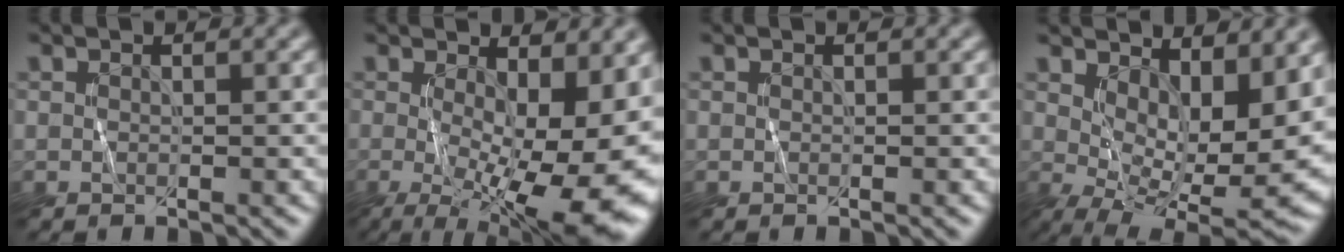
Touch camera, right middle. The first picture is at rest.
{"total": 15.4, "force": [-2.1, 6.2, 13.9], "torque": [-0.189, -0.028, -0.012]}
{"total": 0.0}
{"total": 11.4, "force": [2.9, 5.4, 9.6], "torque": [-0.142, -0.019, 0.062]}